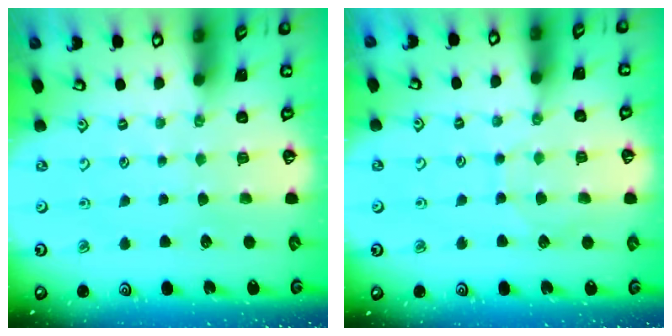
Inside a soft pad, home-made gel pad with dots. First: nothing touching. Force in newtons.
{"total": 5.6, "press": 5.6, "slide": 0.5}